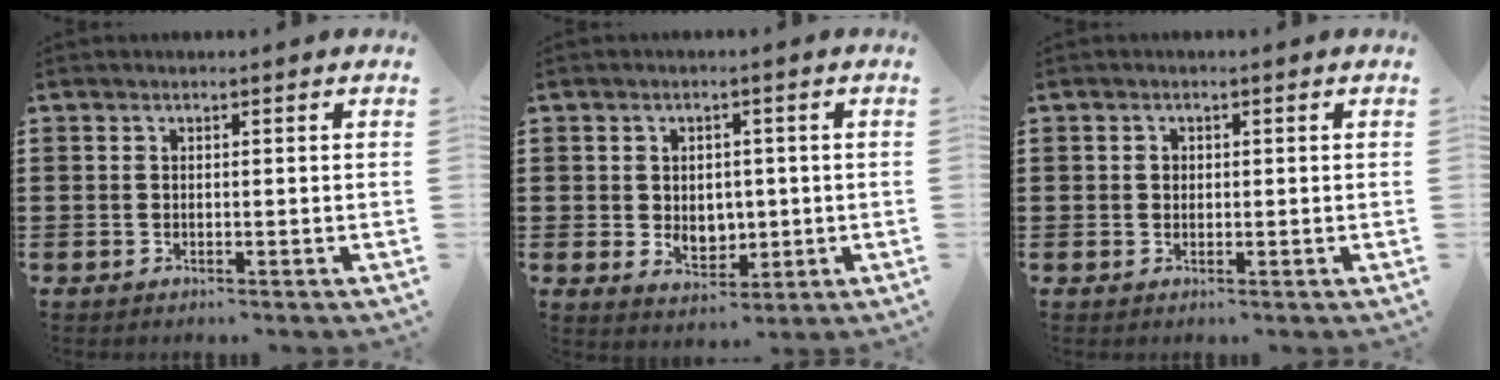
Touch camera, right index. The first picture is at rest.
{"total": 4.1, "force": [0.2, 3.3, 2.4], "torque": [-0.040, 0.004, -0.001]}
{"total": 1.0, "force": [0.2, 0.9, 0.4], "torque": [-0.010, 0.003, 0.005]}